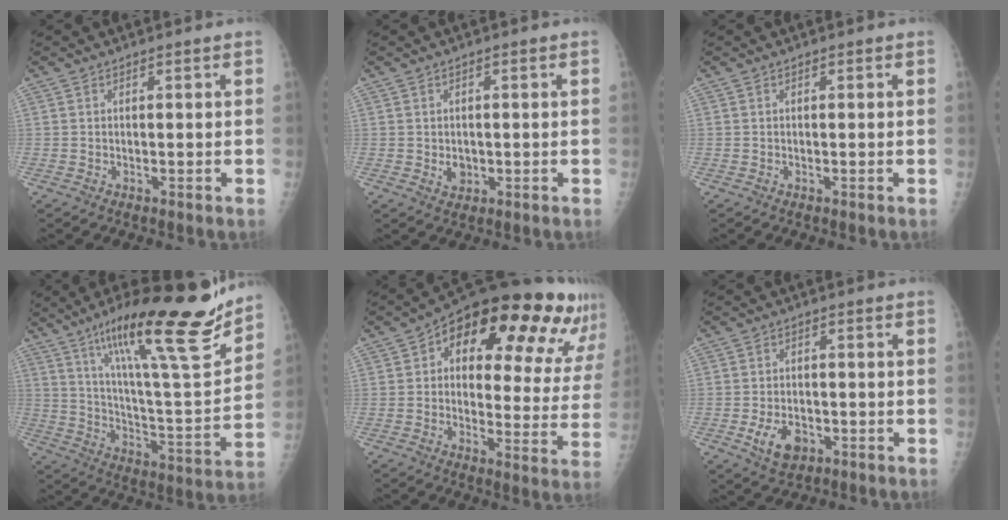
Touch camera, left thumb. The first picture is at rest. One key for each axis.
{"total": 2.7, "fx": -0.4, "fy": 2.2, "fz": 1.5, "tx": -0.010, "ty": 0.001, "tz": -0.001}
{"total": 0.0}
{"total": 26.0, "fx": 17.8, "fy": 3.9, "fz": 18.5, "tx": -0.268, "ty": -0.076, "tz": 0.293}
{"total": 25.1, "fx": 13.6, "fy": 11.0, "fz": 18.1, "tx": -0.204, "ty": -0.016, "tz": 0.173}
{"total": 6.2, "fx": -2.4, "fy": 4.0, "fz": 4.1, "tx": -0.063, "ty": 0.007, "tz": -0.036}